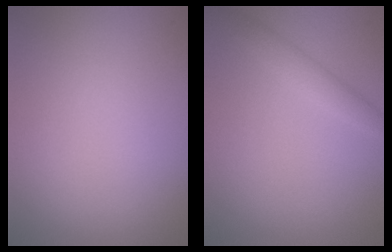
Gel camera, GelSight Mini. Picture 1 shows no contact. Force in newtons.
{"total": 1.7, "press": 1.7, "slide": 0.0}